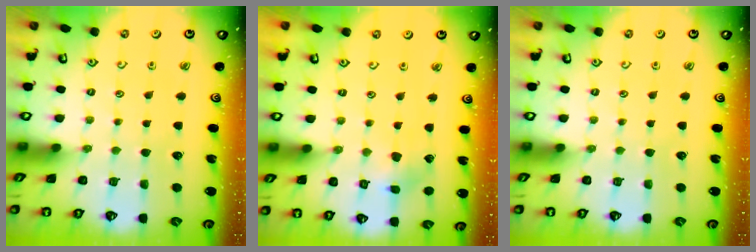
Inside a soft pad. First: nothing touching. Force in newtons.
{"total": 4.1, "press": 4.1, "slide": 0.5}
{"total": 0.0}